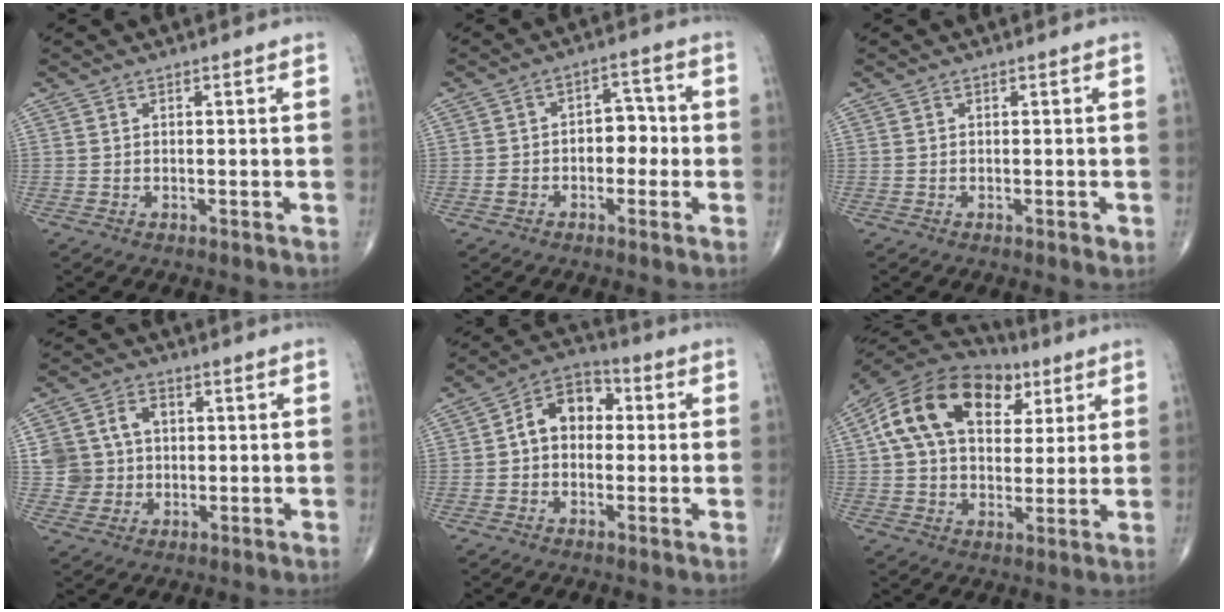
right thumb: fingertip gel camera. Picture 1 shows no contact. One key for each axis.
{"total": 6.0, "fx": -1.1, "fy": 4.2, "fz": 4.1, "tx": -0.034, "ty": 0.030, "tz": -0.025}
{"total": 0.7, "fx": -0.2, "fy": 0.4, "fz": 0.6, "tx": -0.006, "ty": -0.001, "tz": -0.005}
{"total": 8.3, "fx": 1.2, "fy": 7.4, "fz": 3.5, "tx": -0.040, "ty": 0.010, "tz": 0.026}
{"total": 9.4, "fx": 0.6, "fy": 6.8, "fz": 6.4, "tx": -0.076, "ty": 0.032, "tz": -0.005}
{"total": 21.7, "fx": 7.8, "fy": 13.8, "fz": 14.9, "tx": -0.248, "ty": 0.019, "tz": 0.124}